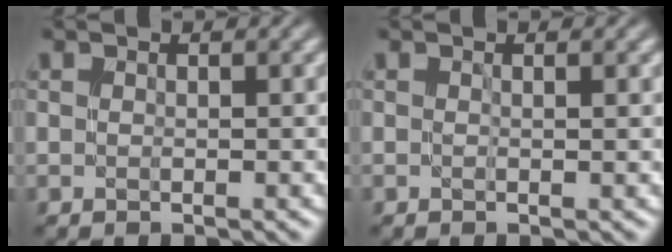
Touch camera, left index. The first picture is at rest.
{"total": 0.6, "force": [0.0, 0.1, 0.6], "torque": [-0.009, -0.001, -0.001]}